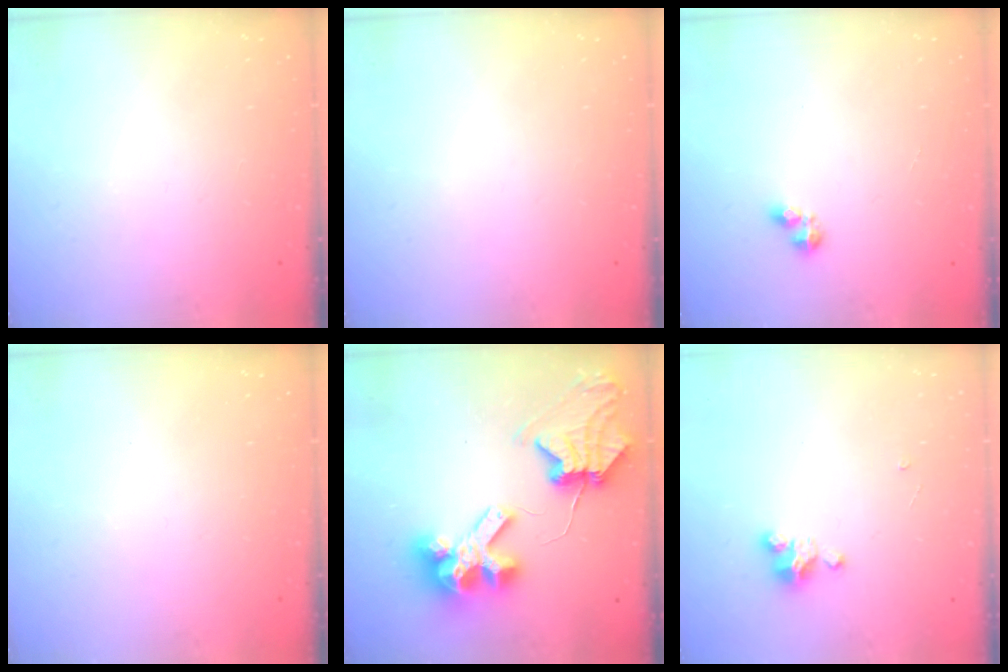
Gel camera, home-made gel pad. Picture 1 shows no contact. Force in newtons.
{"total": 0.0}
{"total": 2.7, "press": 2.6, "slide": 0.3}
{"total": 0.0}
{"total": 12.5, "press": 12.4, "slide": 1.7}
{"total": 2.9, "press": 2.9, "slide": 0.3}